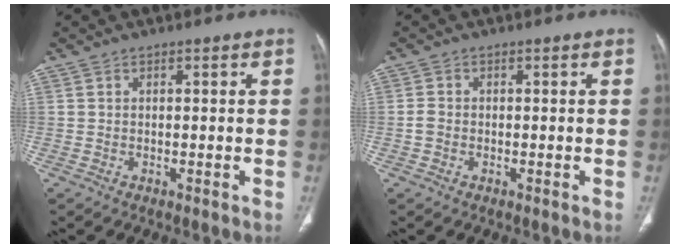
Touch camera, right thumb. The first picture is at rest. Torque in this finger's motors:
{"motor_torque": [0.00, -0.01, -0.03, 0.01, 0.00]}